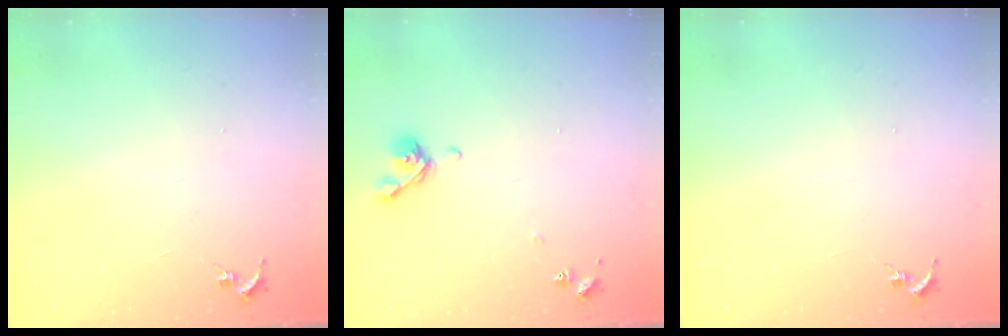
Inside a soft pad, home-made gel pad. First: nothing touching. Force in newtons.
{"total": 7.3, "press": 7.2, "slide": 1.5}
{"total": 0.0}